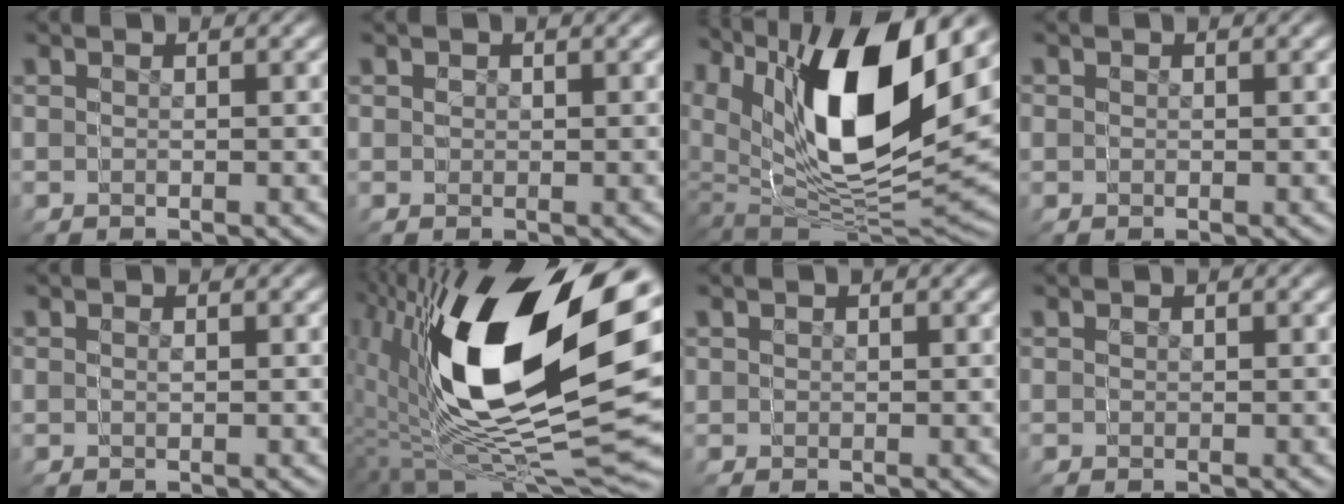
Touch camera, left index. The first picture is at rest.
{"total": 1.8, "force": [0.4, 1.6, 0.8], "torque": [-0.007, -0.005, 0.010]}
{"total": 15.8, "force": [4.1, 9.9, 11.7], "torque": [-0.219, 0.009, 0.063]}
{"total": 1.0, "force": [0.0, 1.0, -0.1], "torque": [0.001, -0.006, 0.005]}
{"total": 0.0}
{"total": 19.9, "force": [3.5, 9.5, 17.1], "torque": [-0.292, 0.027, 0.057]}
{"total": 1.8, "force": [0.6, 1.6, 0.6], "torque": [-0.008, -0.006, 0.014]}
{"total": 0.9, "force": [0.3, 0.6, 0.6], "torque": [-0.007, -0.002, 0.006]}